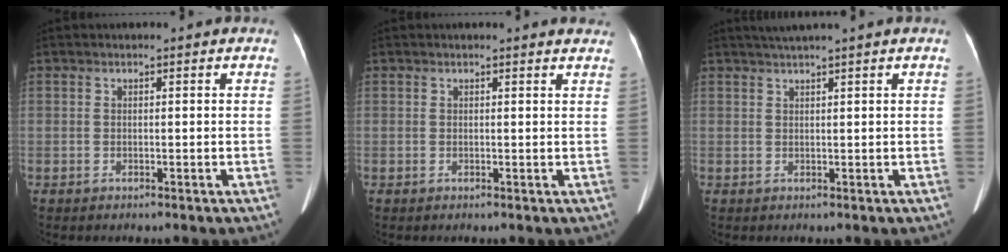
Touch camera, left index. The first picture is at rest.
{"total": 3.4, "force": [3.3, 0.4, 0.7], "torque": [-0.011, -0.005, 0.018]}
{"total": 2.9, "force": [2.3, -0.9, 1.5], "torque": [-0.021, 0.014, 0.045]}